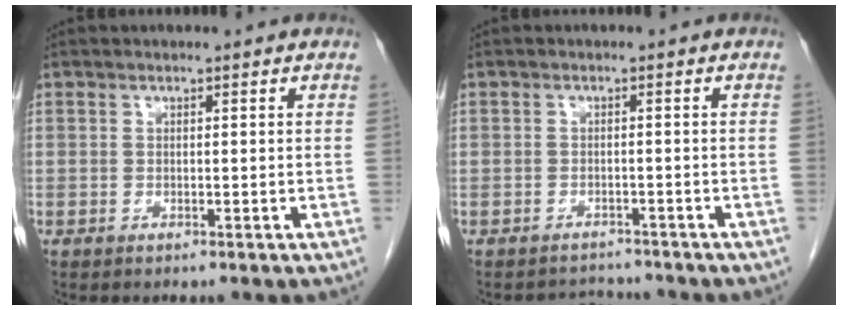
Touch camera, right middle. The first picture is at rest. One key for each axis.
{"total": 2.8, "fx": -2.6, "fy": 0.7, "fz": -0.9, "tx": 0.009, "ty": -0.001, "tz": -0.039}